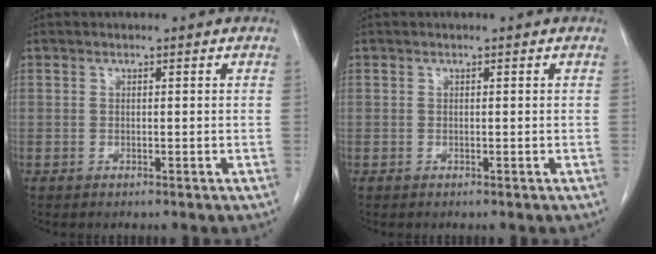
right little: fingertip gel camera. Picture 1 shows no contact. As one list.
[{"total": 0.0}]